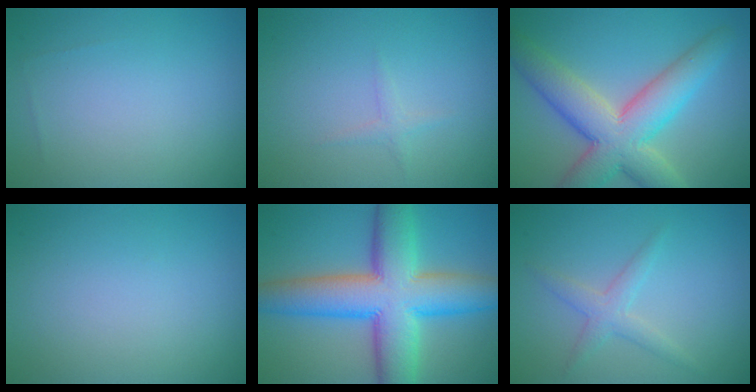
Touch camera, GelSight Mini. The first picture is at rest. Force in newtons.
{"total": 0.8, "press": 0.8, "slide": 0.1}
{"total": 8.6, "press": 8.6, "slide": 0.6}
{"total": 0.0}
{"total": 11.8, "press": 11.8, "slide": 0.3}
{"total": 2.1, "press": 2.1, "slide": 0.0}